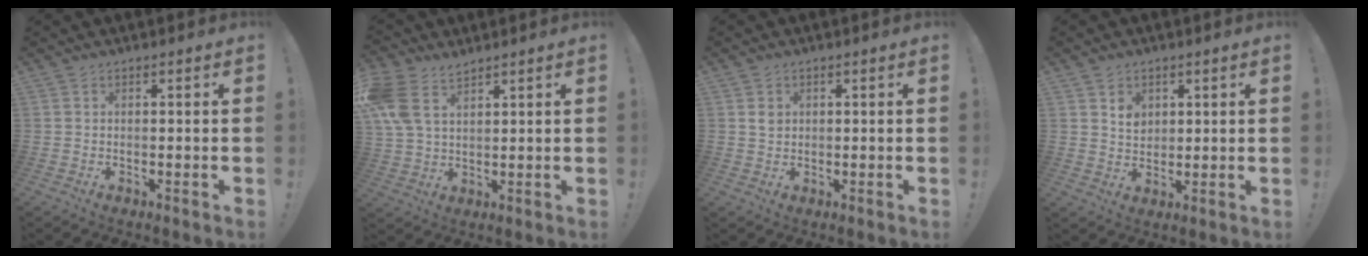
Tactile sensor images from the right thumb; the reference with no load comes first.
{"total": 10.0, "force": [5.7, 5.9, 5.7], "torque": [-0.123, -0.021, 0.114]}
{"total": 2.5, "force": [0.8, 2.3, 0.3], "torque": [0.014, -0.009, 0.011]}
{"total": 4.7, "force": [2.5, 3.7, 1.4], "torque": [-0.011, -0.018, 0.043]}